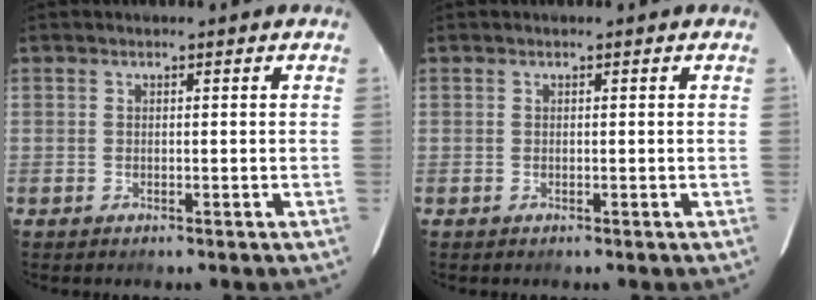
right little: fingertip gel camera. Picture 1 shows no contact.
{"total": 0.0}